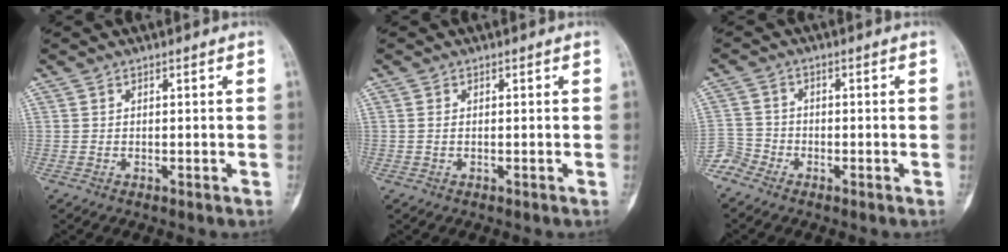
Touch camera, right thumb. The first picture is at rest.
{"total": 0.6, "force": [0.0, 0.4, 0.5], "torque": [-0.013, 0.000, 0.000]}
{"total": 3.6, "force": [-3.0, 2.0, 0.1], "torque": [0.004, 0.006, -0.072]}